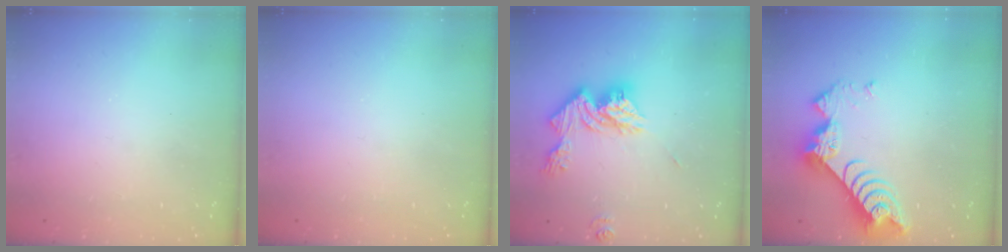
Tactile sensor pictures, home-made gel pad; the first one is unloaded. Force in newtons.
{"total": 0.0}
{"total": 14.7, "press": 14.7, "slide": 1.2}
{"total": 9.3, "press": 9.3, "slide": 0.8}